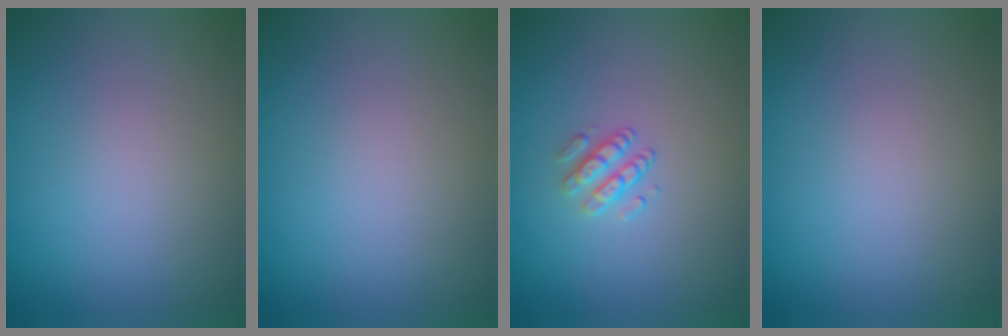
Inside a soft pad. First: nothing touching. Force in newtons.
{"total": 0.0}
{"total": 1.8, "press": 1.3, "slide": 1.2}
{"total": 0.0}